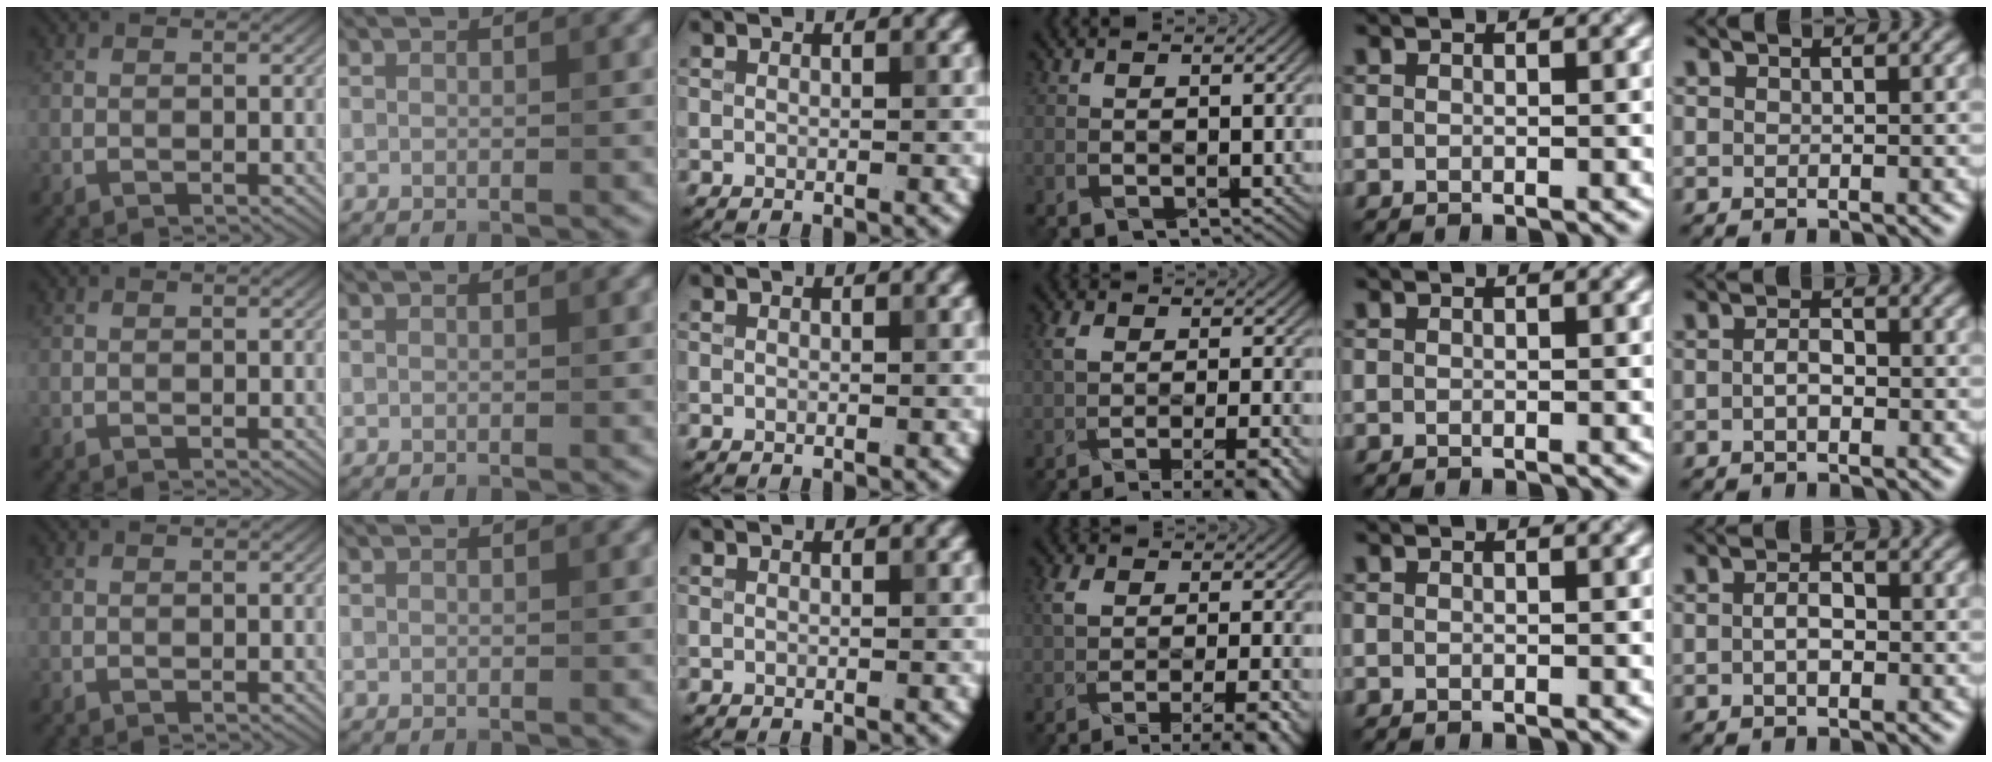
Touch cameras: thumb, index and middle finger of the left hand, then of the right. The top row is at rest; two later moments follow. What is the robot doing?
{"motion": "wrap", "object": "netting"}